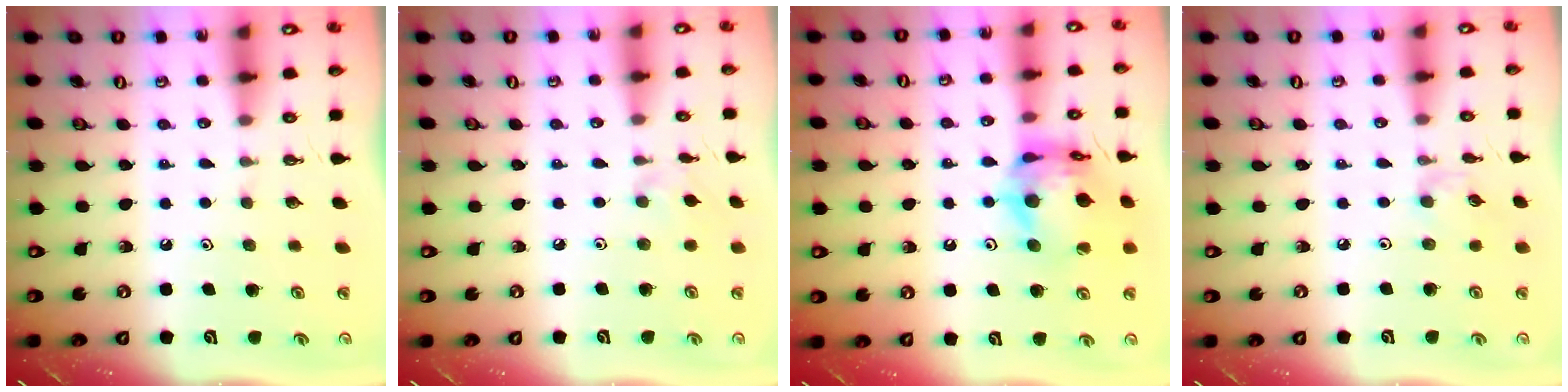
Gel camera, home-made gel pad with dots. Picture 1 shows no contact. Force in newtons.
{"total": 1.9, "press": 1.8, "slide": 0.6}
{"total": 15.6, "press": 15.5, "slide": 1.8}
{"total": 2.4, "press": 2.4, "slide": 0.3}